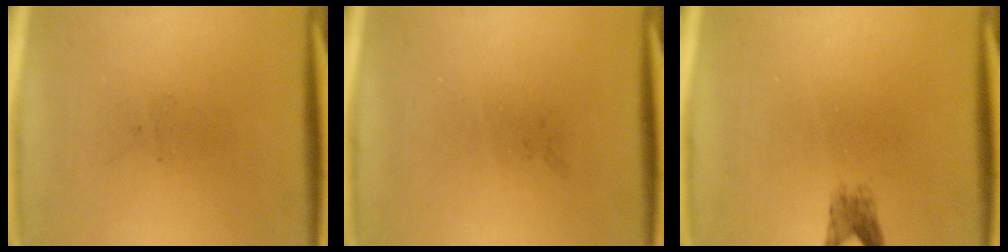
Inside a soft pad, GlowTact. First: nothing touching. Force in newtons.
{"total": 0.0}
{"total": 2.0}